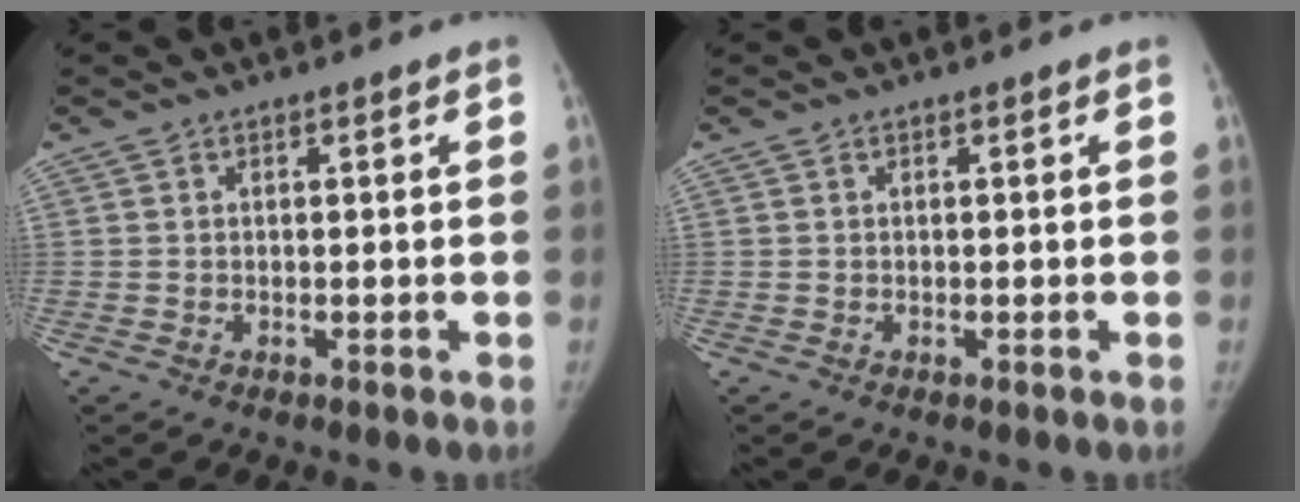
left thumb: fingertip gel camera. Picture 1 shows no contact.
{"total": 0.0}